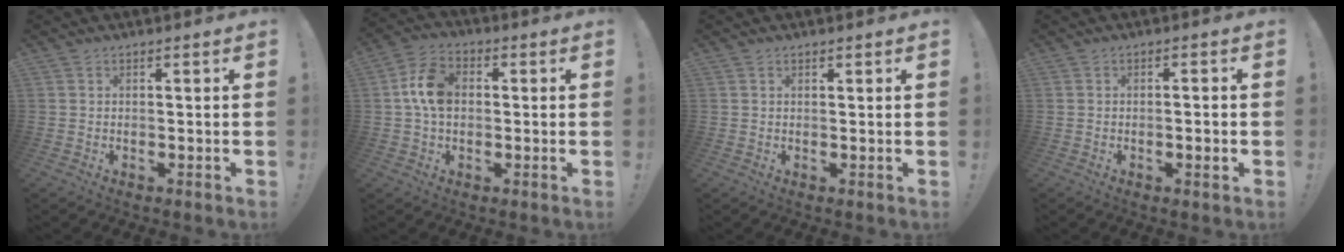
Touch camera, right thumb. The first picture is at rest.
{"total": 10.1, "force": [0.8, 7.0, 7.2], "torque": [-0.128, 0.015, 0.020]}
{"total": 0.6, "force": [0.6, 0.2, 0.1], "torque": [0.005, -0.003, 0.010]}
{"total": 2.5, "force": [-0.9, 0.4, 2.3], "torque": [-0.036, 0.002, -0.015]}